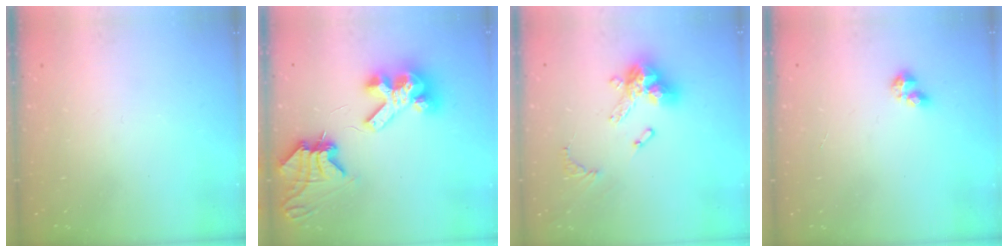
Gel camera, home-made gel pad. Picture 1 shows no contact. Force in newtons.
{"total": 12.5, "press": 12.4, "slide": 1.5}
{"total": 14.6, "press": 14.6, "slide": 1.6}
{"total": 3.4, "press": 3.4, "slide": 0.5}